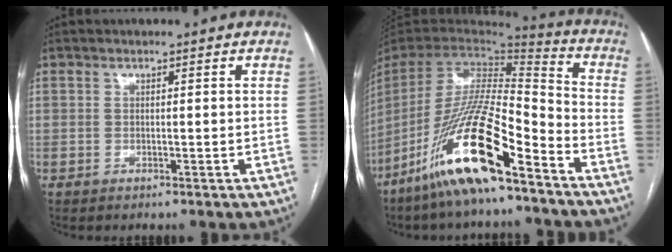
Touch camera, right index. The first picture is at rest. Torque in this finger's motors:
{"motor_torque": [0.81, -0.54, 0.32, 0.08]}